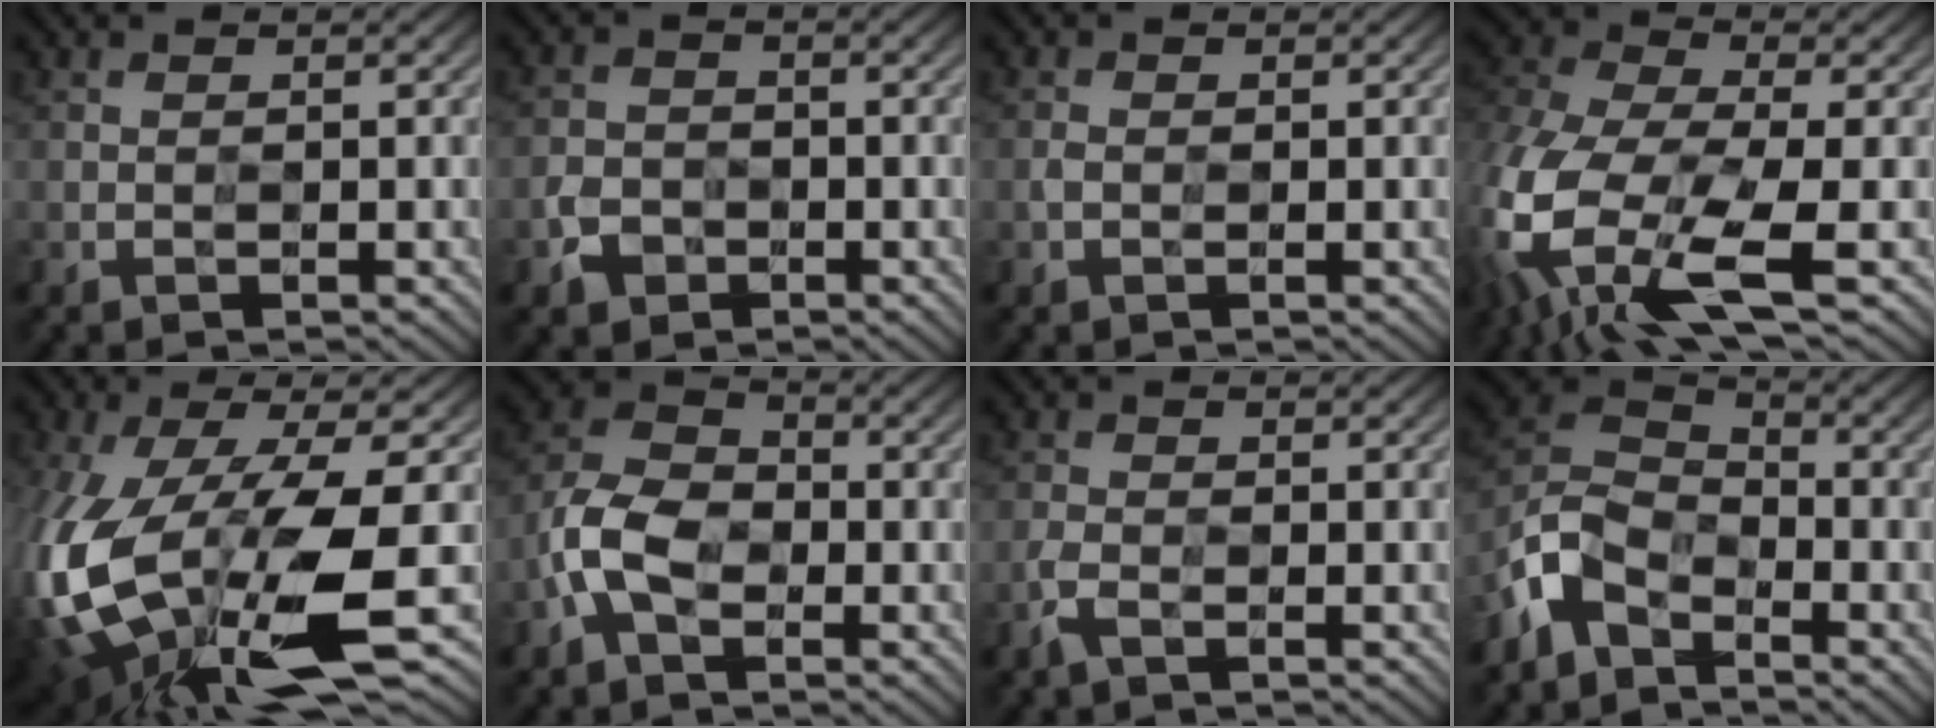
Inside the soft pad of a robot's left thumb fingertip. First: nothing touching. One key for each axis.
{"total": 2.7, "fx": -1.8, "fy": 2.0, "fz": 0.1, "tx": -0.002, "ty": -0.002, "tz": -0.040}
{"total": 0.8, "fx": -0.4, "fy": 0.7, "fz": 0.2, "tx": -0.006, "ty": -0.003, "tz": -0.008}
{"total": 15.1, "fx": -7.0, "fy": 8.0, "fz": 10.8, "tx": -0.301, "ty": -0.035, "tz": -0.117}
{"total": 17.8, "fx": -5.7, "fy": 6.7, "fz": 15.5, "tx": -0.347, "ty": -0.072, "tz": -0.070}
{"total": 8.2, "fx": -3.2, "fy": 5.4, "fz": 5.2, "tx": -0.109, "ty": 0.007, "tz": -0.078}
{"total": 2.5, "fx": -1.9, "fy": 1.1, "fz": 1.2, "tx": -0.030, "ty": -0.004, "tz": -0.041}
{"total": 8.2, "fx": -5.7, "fy": 4.7, "fz": 3.6, "tx": -0.073, "ty": 0.001, "tz": -0.134}